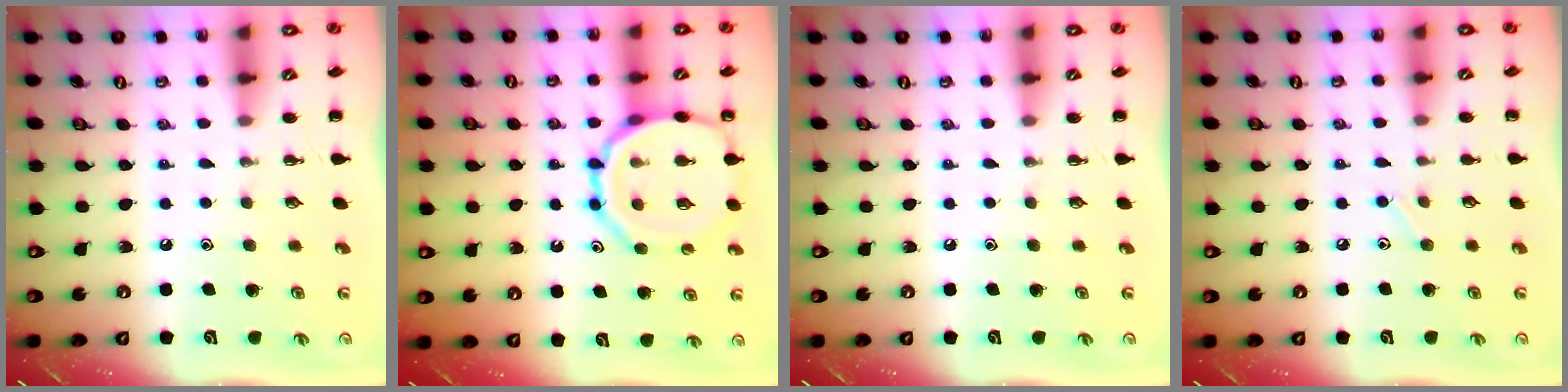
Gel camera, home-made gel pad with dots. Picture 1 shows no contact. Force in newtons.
{"total": 15.1, "press": 14.9, "slide": 1.9}
{"total": 0.0}
{"total": 4.8, "press": 4.5, "slide": 1.5}